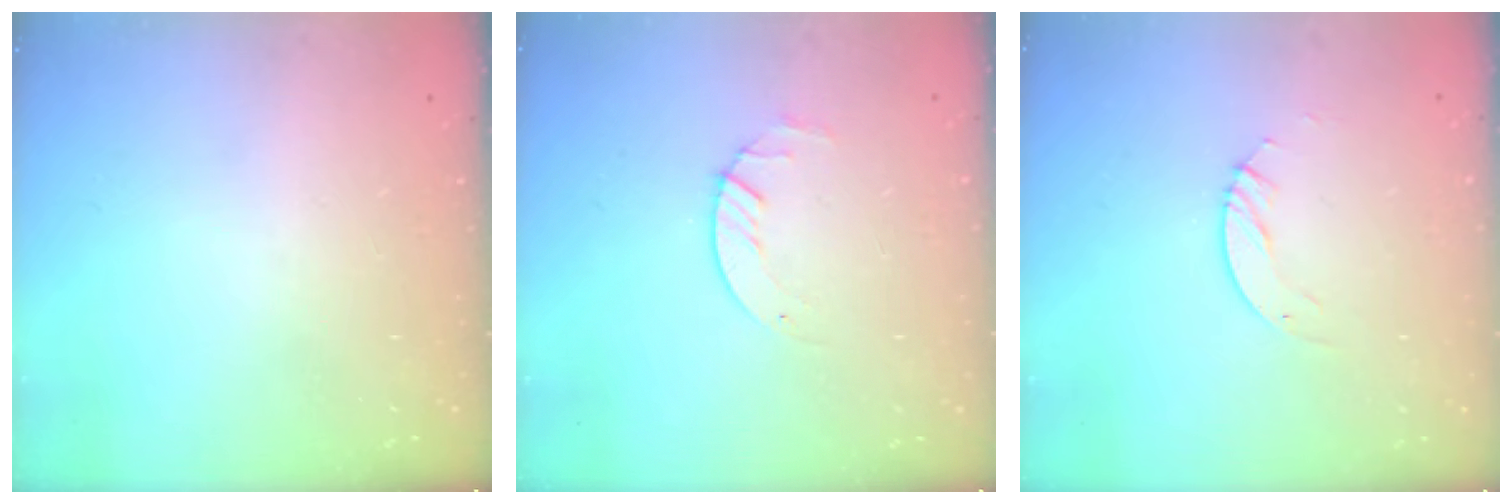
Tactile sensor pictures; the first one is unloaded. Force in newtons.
{"total": 1.4, "press": 1.4, "slide": 0.2}
{"total": 4.2, "press": 4.1, "slide": 0.4}